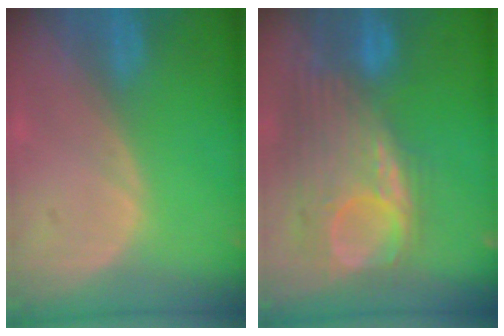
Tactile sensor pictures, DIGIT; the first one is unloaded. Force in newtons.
{"total": 12.0, "press": 10.4, "slide": 5.9}